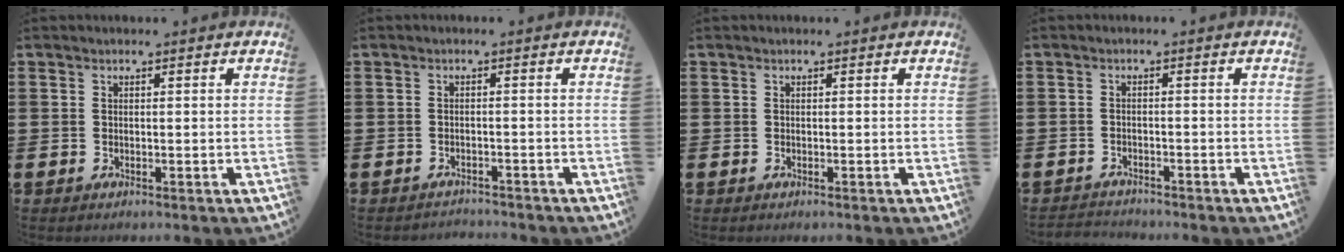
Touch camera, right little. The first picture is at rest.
{"total": 1.2, "force": [-1.2, 0.0, -0.1], "torque": [-0.001, 0.004, -0.027]}
{"total": 0.0}
{"total": 1.4, "force": [-1.4, 0.1, -0.2], "torque": [-0.001, 0.003, -0.032]}